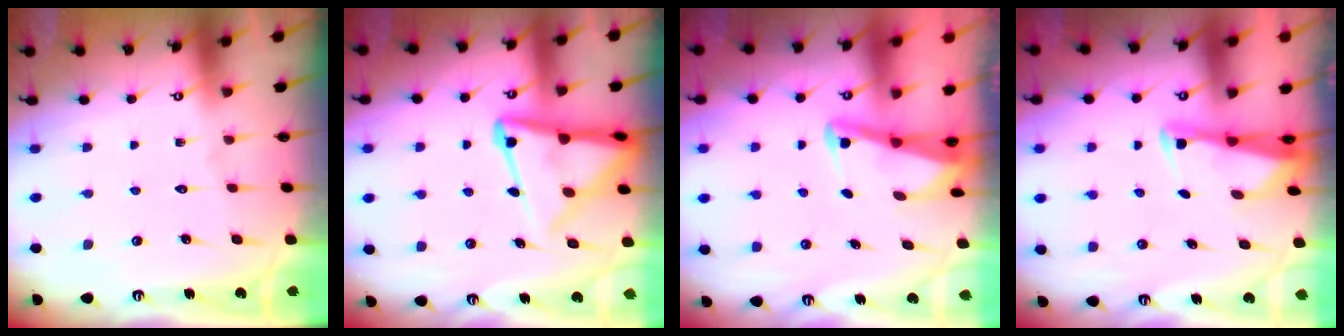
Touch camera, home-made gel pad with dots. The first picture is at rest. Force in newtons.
{"total": 11.8, "press": 11.7, "slide": 1.1}
{"total": 3.0, "press": 3.0, "slide": 0.3}
{"total": 2.8, "press": 2.7, "slide": 0.6}